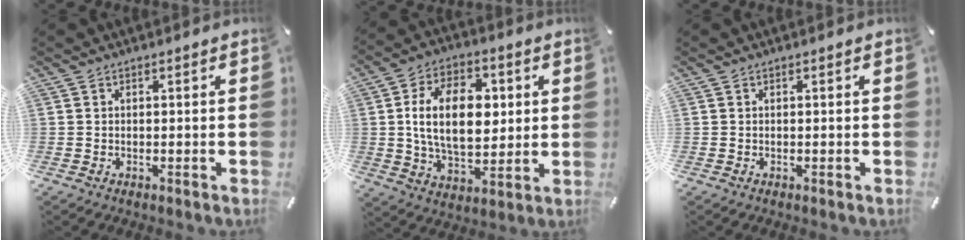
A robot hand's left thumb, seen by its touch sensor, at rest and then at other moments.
{"total": 16.3, "force": [2.2, 10.3, 12.5], "torque": [-0.235, 0.007, 0.034]}
{"total": 0.0}